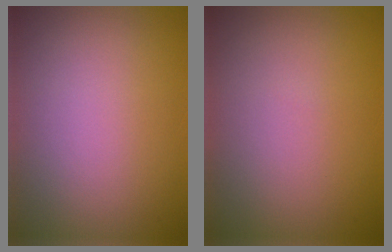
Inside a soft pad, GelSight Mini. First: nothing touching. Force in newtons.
{"total": 0.0}